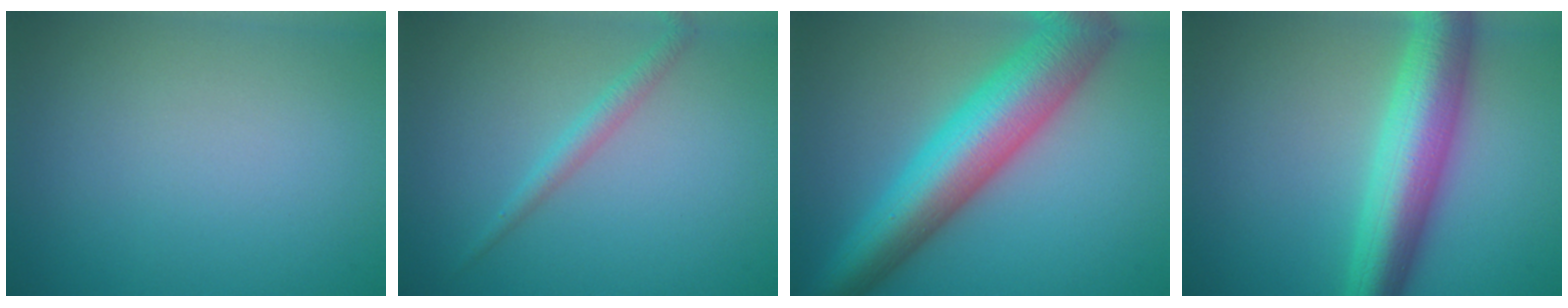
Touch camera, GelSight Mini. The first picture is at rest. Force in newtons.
{"total": 1.6, "press": 1.6, "slide": 0.1}
{"total": 10.1, "press": 10.1, "slide": 0.2}
{"total": 7.6, "press": 7.6, "slide": 0.0}